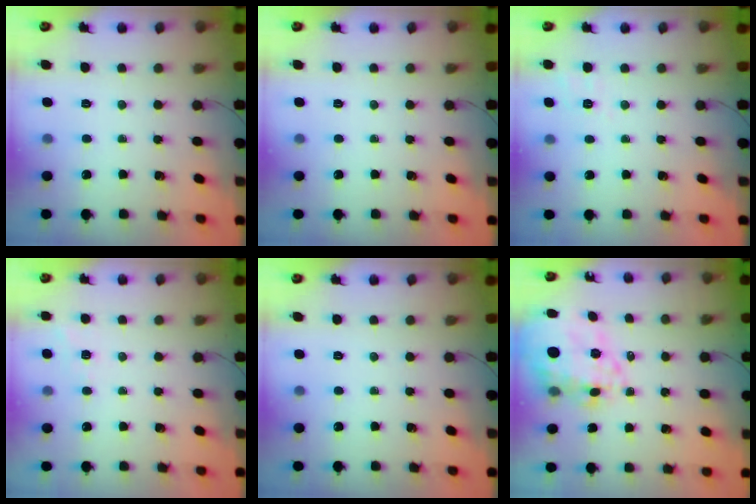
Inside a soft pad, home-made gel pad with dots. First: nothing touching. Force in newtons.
{"total": 0.0}
{"total": 2.4, "press": 1.4, "slide": 2.0}
{"total": 7.4, "press": 7.2, "slide": 1.6}
{"total": 0.0}
{"total": 14.0, "press": 13.4, "slide": 4.1}